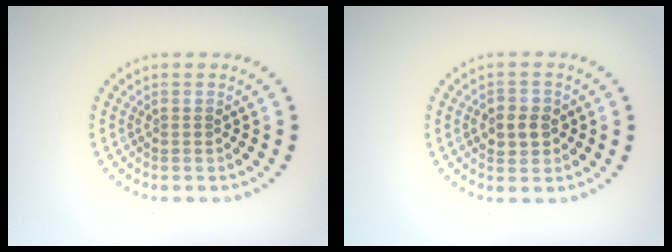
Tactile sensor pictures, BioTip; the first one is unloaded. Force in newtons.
{"total": 2.6, "press": 2.6, "slide": 0.6}